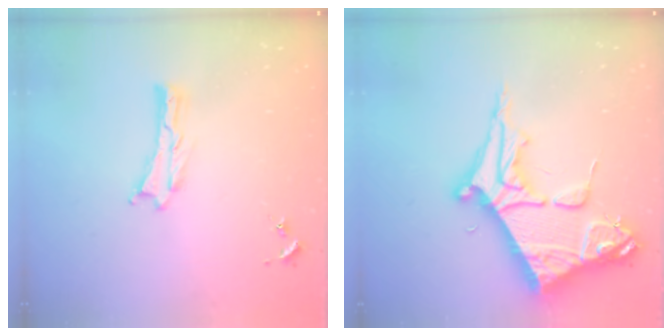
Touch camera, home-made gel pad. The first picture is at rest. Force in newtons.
{"total": 11.3, "press": 11.2, "slide": 1.2}